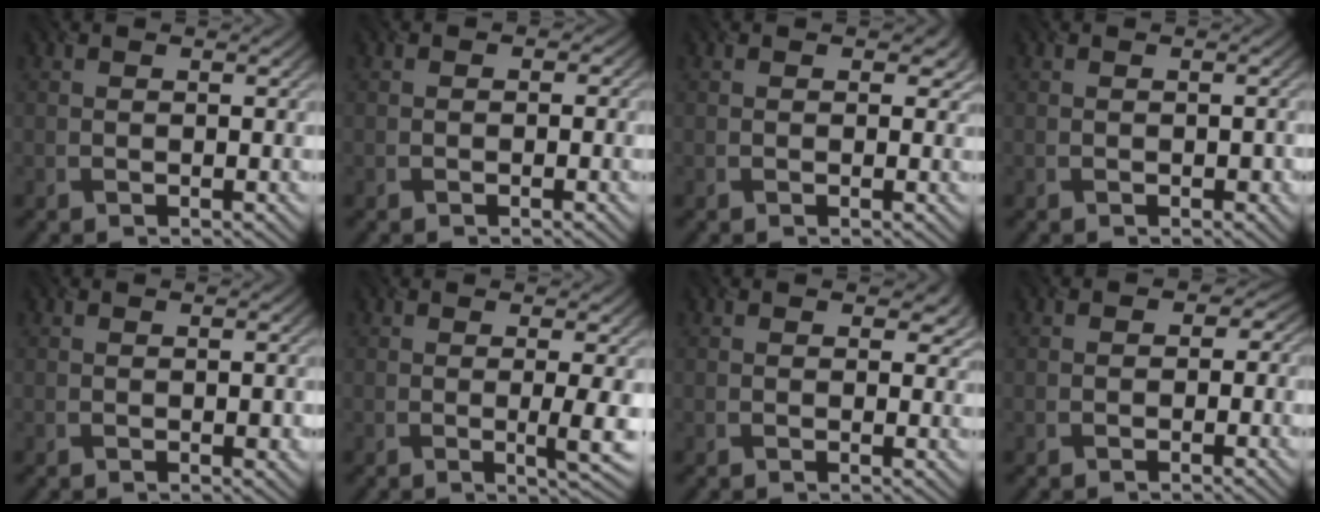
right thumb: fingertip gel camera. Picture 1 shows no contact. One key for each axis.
{"total": 0.6, "fx": -0.3, "fy": 0.6, "fz": 0.0, "tx": 0.004, "ty": -0.006, "tz": -0.006}
{"total": 1.0, "fx": 0.3, "fy": 0.9, "fz": 0.4, "tx": -0.010, "ty": -0.008, "tz": -0.001}
{"total": 0.8, "fx": -0.3, "fy": 0.6, "fz": 0.4, "tx": -0.005, "ty": -0.006, "tz": -0.003}
{"total": 0.9, "fx": -0.2, "fy": 0.5, "fz": 0.7, "tx": -0.010, "ty": -0.004, "tz": 0.000}
{"total": 3.1, "fx": 0.0, "fy": 0.3, "fz": 3.1, "tx": -0.059, "ty": -0.002, "tz": -0.002}
{"total": 1.5, "fx": 0.8, "fy": 1.2, "fz": 0.7, "tx": -0.015, "ty": -0.009, "tz": 0.005}
{"total": 1.8, "fx": -0.3, "fy": 1.6, "fz": 0.6, "tx": 0.000, "ty": -0.003, "tz": -0.010}